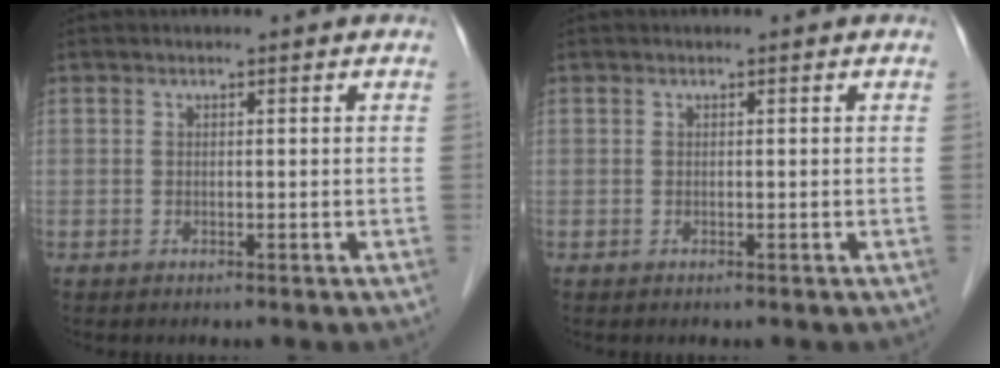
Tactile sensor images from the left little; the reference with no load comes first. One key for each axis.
{"total": 0.0}